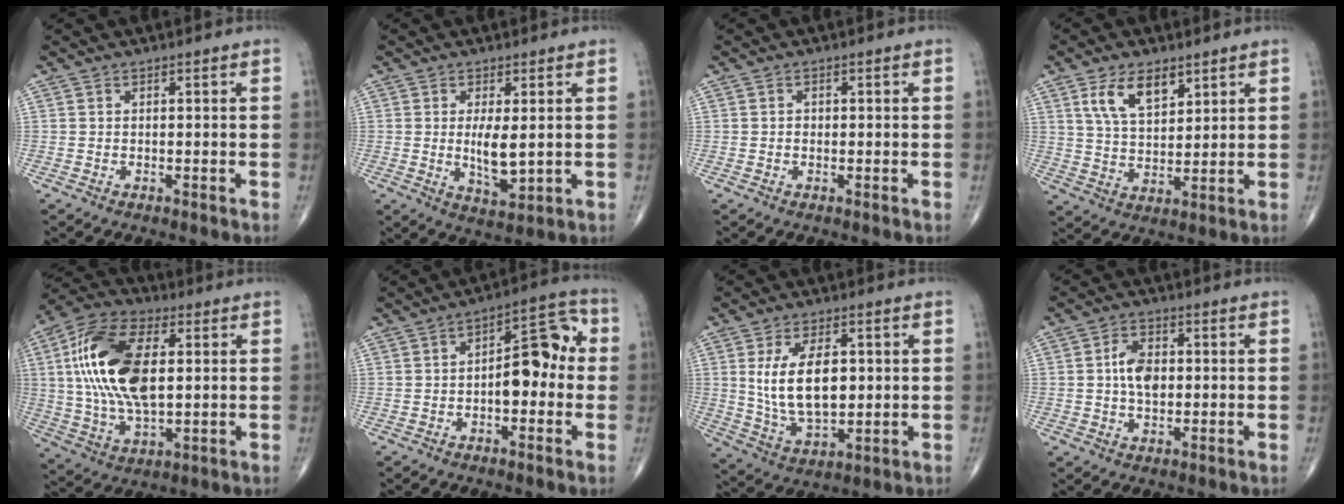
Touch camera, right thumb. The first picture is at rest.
{"total": 6.1, "force": [0.4, 2.1, 5.7], "torque": [-0.101, -0.019, 0.014]}
{"total": 1.3, "force": [0.0, 0.9, 1.0], "torque": [-0.016, 0.002, 0.000]}
{"total": 8.8, "force": [4.7, 4.4, 5.9], "torque": [-0.093, -0.024, 0.094]}
{"total": 20.1, "force": [3.3, 10.2, 17.0], "torque": [-0.339, 0.002, 0.056]}
{"total": 10.5, "force": [-0.5, 5.3, 9.0], "torque": [-0.105, 0.034, -0.016]}
{"total": 13.2, "force": [1.9, 7.0, 11.0], "torque": [-0.187, -0.014, 0.046]}
{"total": 6.0, "force": [0.3, 3.8, 4.7], "torque": [-0.077, 0.007, 0.002]}